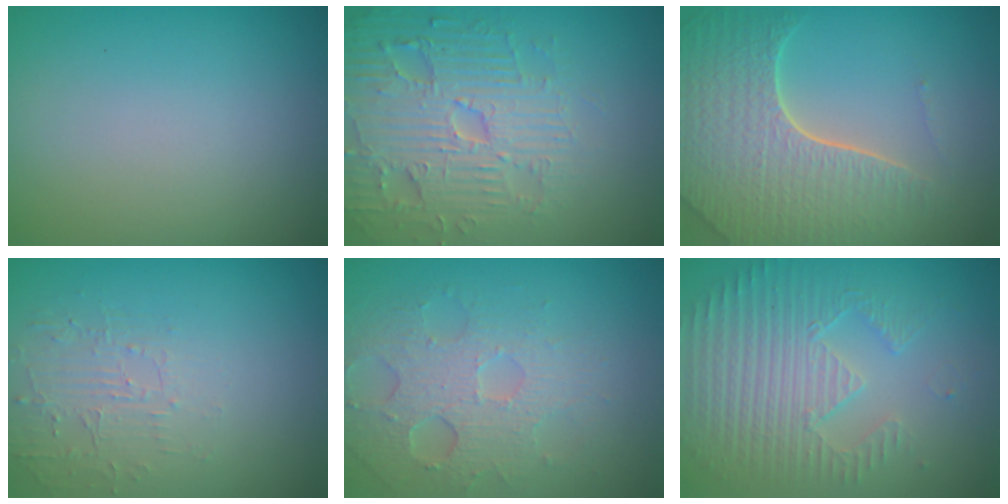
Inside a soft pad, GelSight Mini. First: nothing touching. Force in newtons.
{"total": 5.2, "press": 5.0, "slide": 1.1}
{"total": 7.8, "press": 5.6, "slide": 5.5}
{"total": 1.8, "press": 0.7, "slide": 1.7}
{"total": 3.9, "press": 3.6, "slide": 1.5}
{"total": 3.8, "press": 3.6, "slide": 1.3}